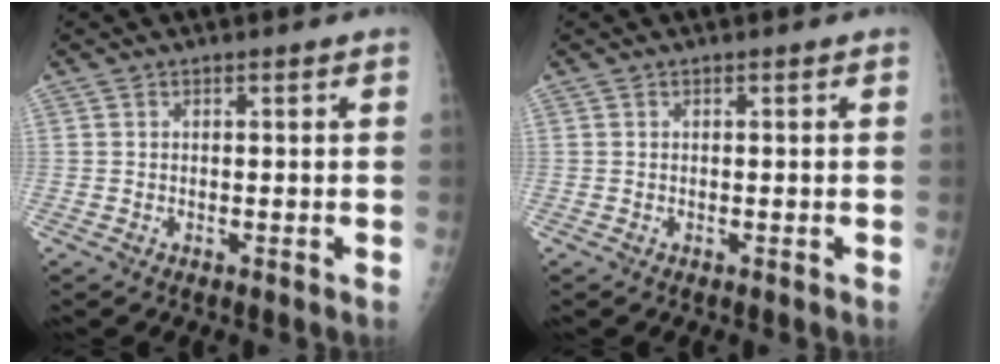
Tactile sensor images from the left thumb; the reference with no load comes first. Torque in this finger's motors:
{"motor_torque": [-0.07, -0.07, 0.02, 0.02, 0.00]}